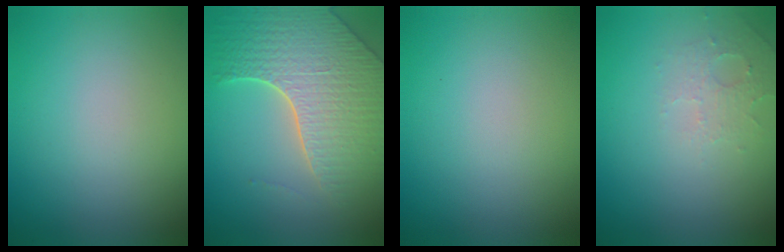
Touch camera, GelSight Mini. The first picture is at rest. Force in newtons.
{"total": 7.0, "press": 5.6, "slide": 4.2}
{"total": 0.0}
{"total": 1.8, "press": 1.7, "slide": 0.4}